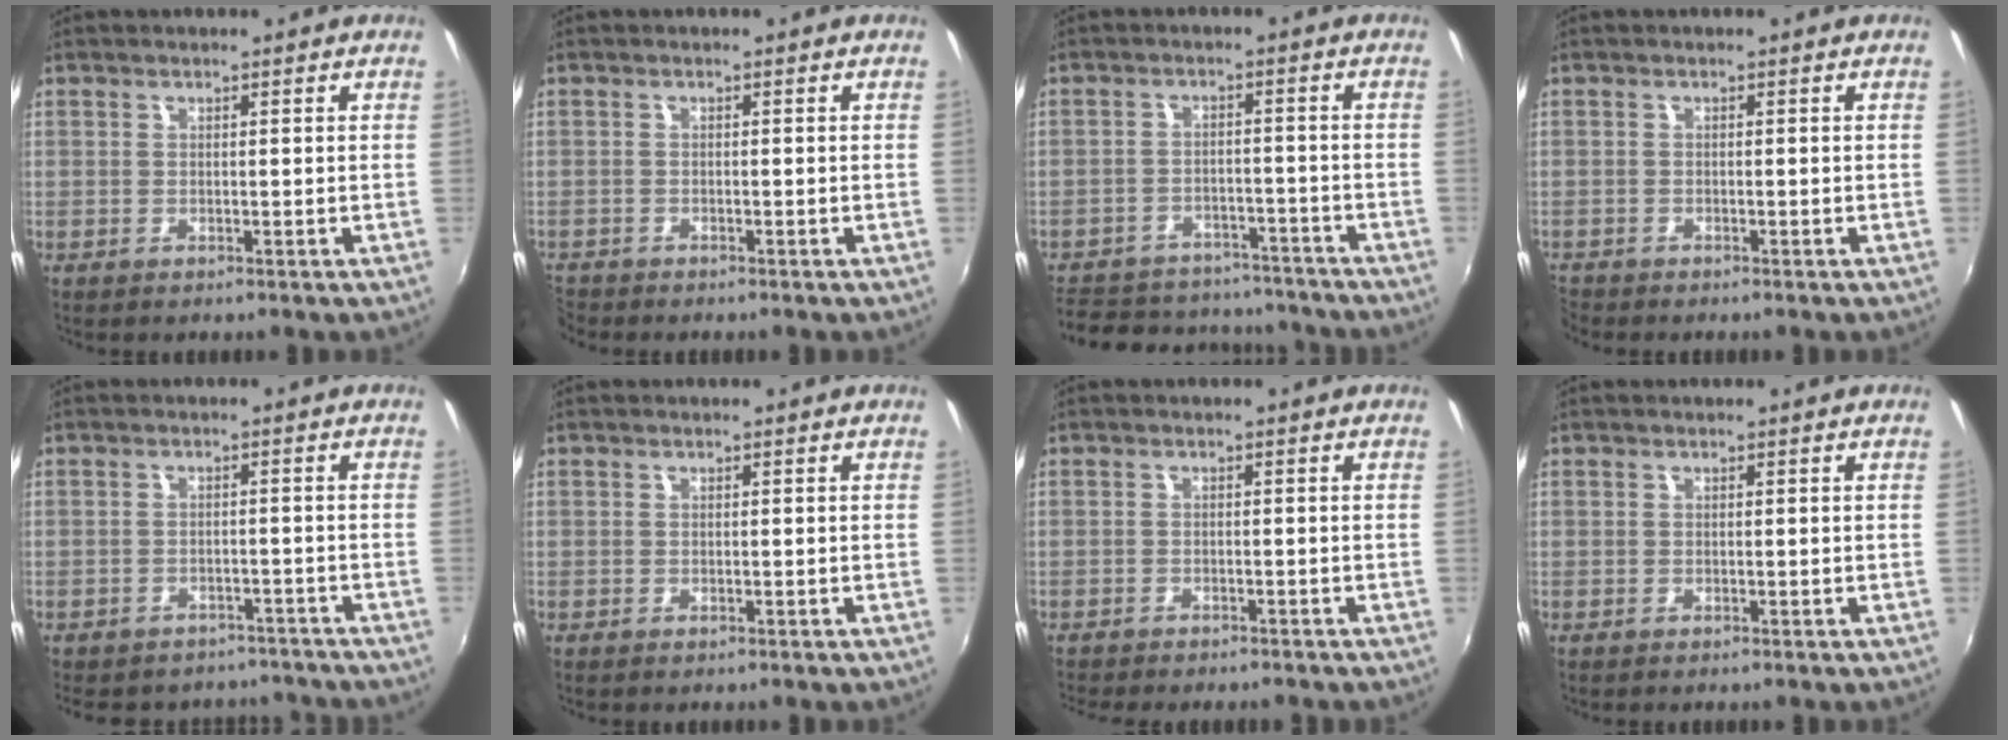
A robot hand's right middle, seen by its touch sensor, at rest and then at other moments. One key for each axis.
{"total": 2.1, "fx": -2.0, "fy": 0.7, "fz": 0.0, "tx": -0.011, "ty": -0.009, "tz": -0.043}
{"total": 20.1, "fx": -16.7, "fy": 8.7, "fz": 7.1, "tx": -0.168, "ty": 0.023, "tz": -0.214}
{"total": 1.7, "fx": -1.6, "fy": 0.5, "fz": 0.0, "tx": -0.006, "ty": -0.008, "tz": -0.036}
{"total": 10.5, "fx": -9.0, "fy": 4.5, "fz": 2.6, "tx": -0.065, "ty": 0.004, "tz": -0.110}
{"total": 0.0}
{"total": 4.3, "fx": -3.9, "fy": 0.8, "fz": 1.5, "tx": -0.040, "ty": -0.016, "tz": -0.062}
{"total": 0.0}